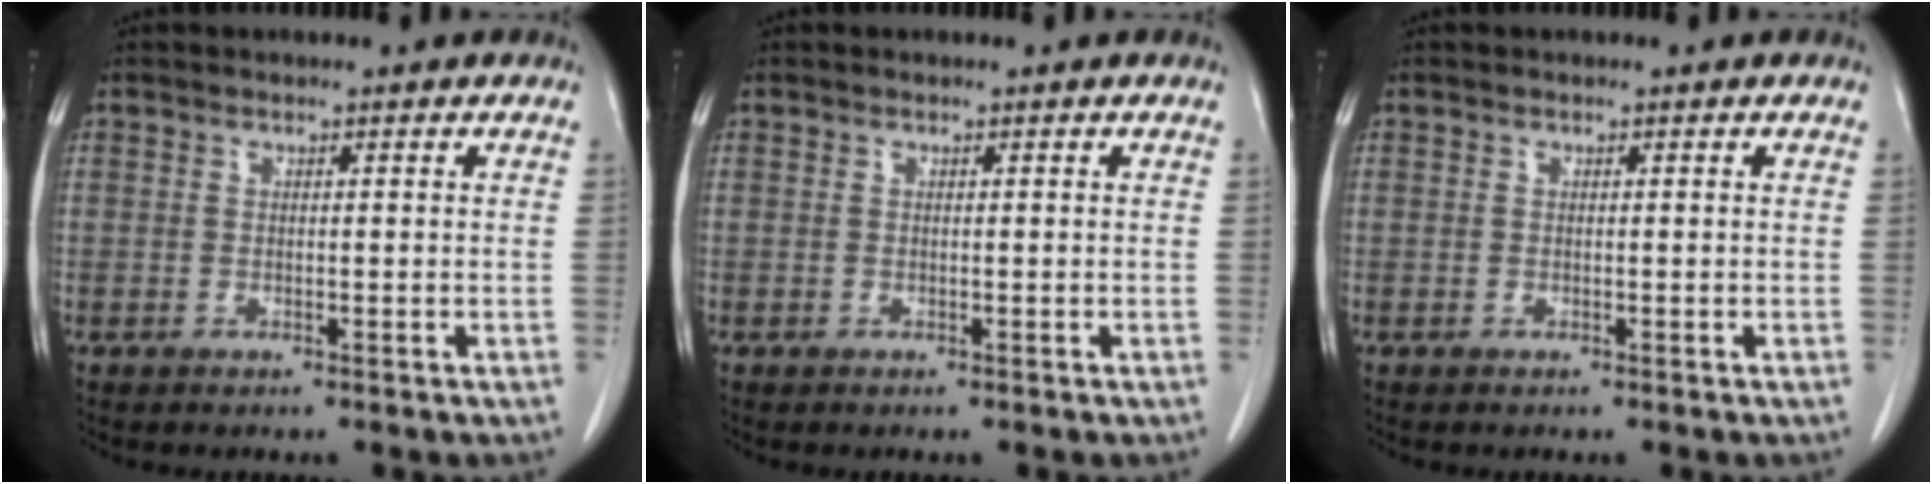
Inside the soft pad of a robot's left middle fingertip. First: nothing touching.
{"total": 0.0}
{"total": 0.0}